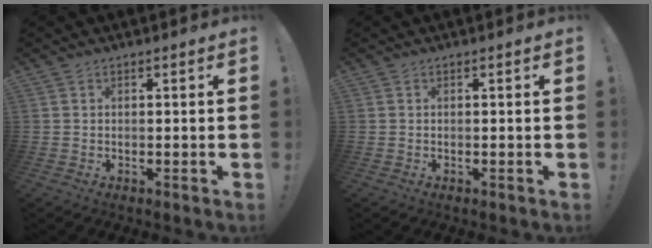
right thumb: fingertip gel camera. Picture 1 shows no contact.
{"total": 0.0}